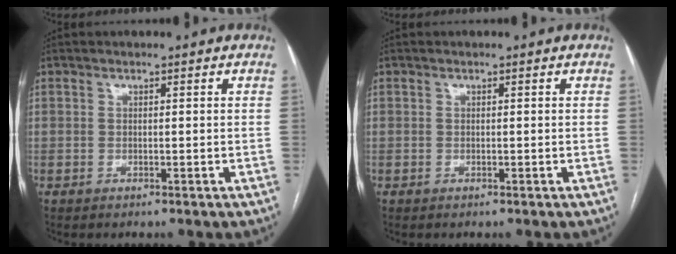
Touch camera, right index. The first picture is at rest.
{"total": 0.0}